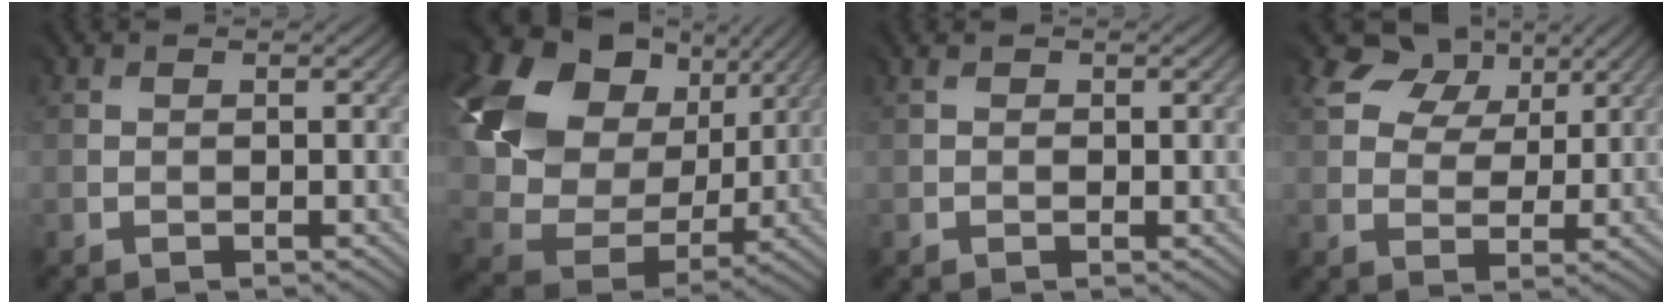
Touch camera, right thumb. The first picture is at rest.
{"total": 19.8, "force": [7.2, 14.8, 11.0], "torque": [-0.319, 0.033, 0.169]}
{"total": 0.9, "force": [0.5, 0.5, 0.6], "torque": [-0.014, 0.003, 0.008]}
{"total": 6.9, "force": [4.2, 4.5, 3.1], "torque": [-0.069, 0.004, 0.068]}